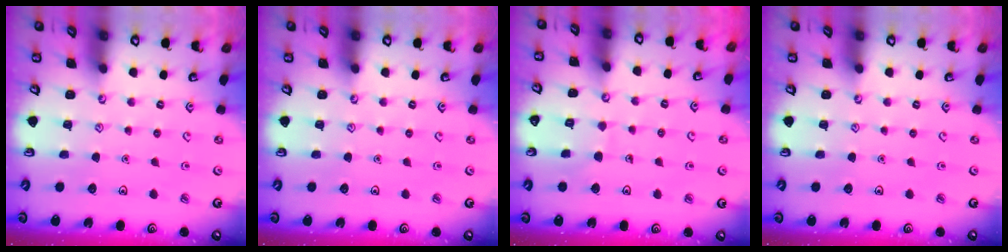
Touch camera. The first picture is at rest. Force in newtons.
{"total": 0.0}
{"total": 6.1, "press": 6.1, "slide": 0.5}
{"total": 0.0}